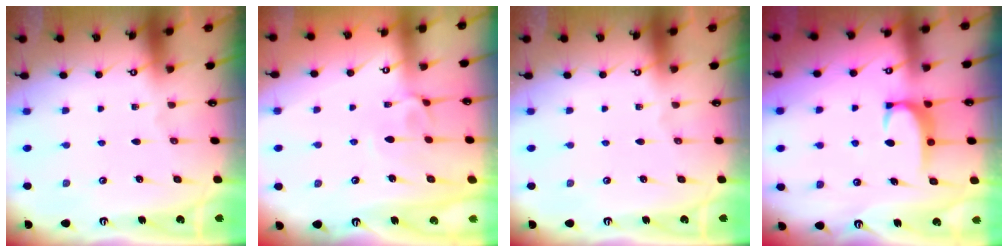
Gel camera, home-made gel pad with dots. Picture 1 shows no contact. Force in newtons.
{"total": 3.2, "press": 3.1, "slide": 0.7}
{"total": 0.0}
{"total": 2.8, "press": 2.8, "slide": 0.4}